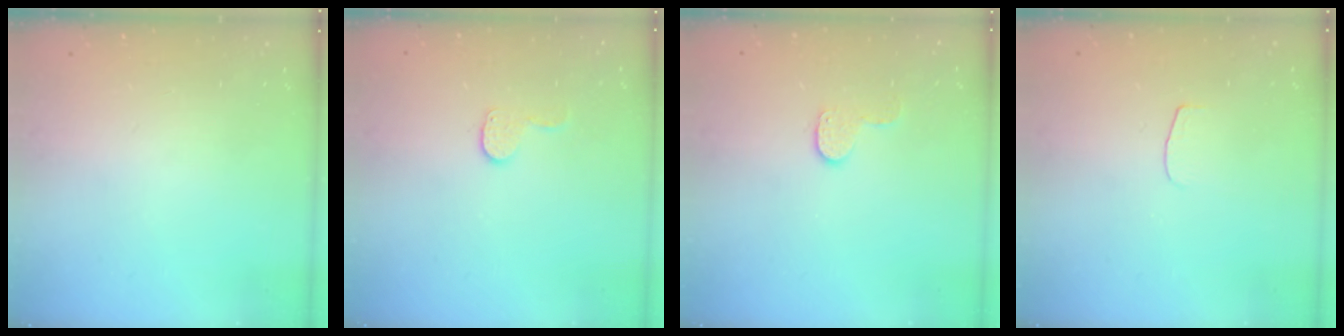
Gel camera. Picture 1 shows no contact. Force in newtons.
{"total": 6.0, "press": 5.9, "slide": 0.5}
{"total": 5.6, "press": 5.6, "slide": 0.4}
{"total": 3.0, "press": 3.0, "slide": 0.3}